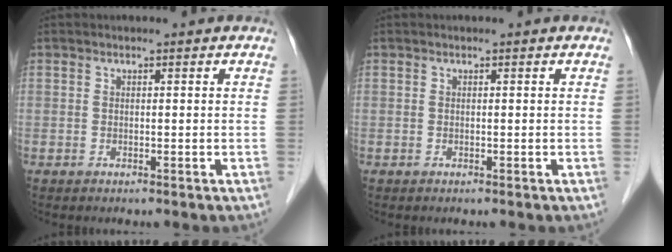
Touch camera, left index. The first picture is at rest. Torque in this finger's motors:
{"motor_torque": [0.00, 0.00, 0.00, 0.00]}